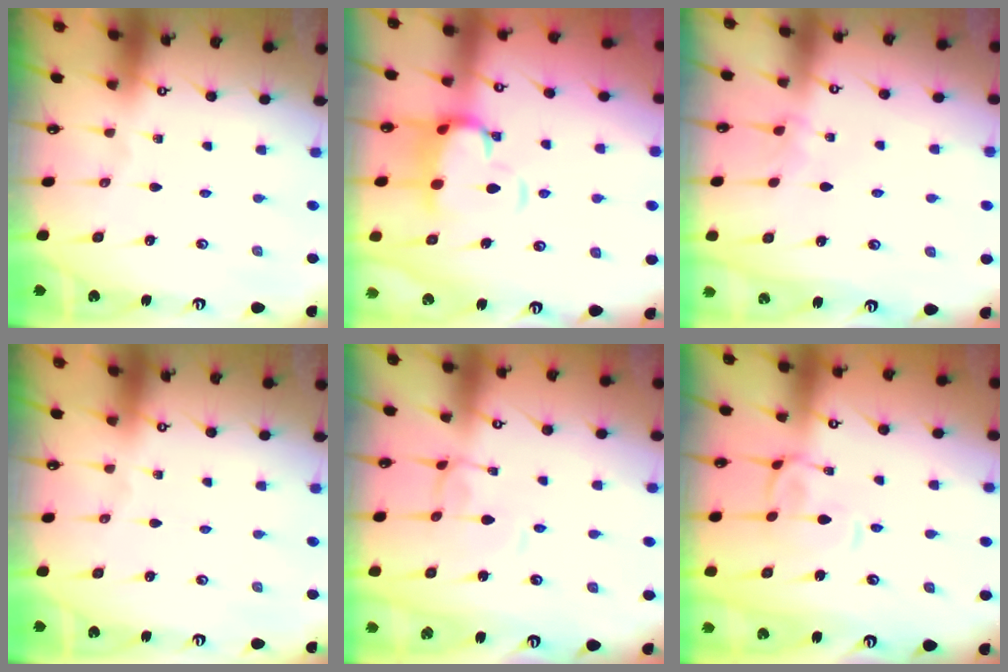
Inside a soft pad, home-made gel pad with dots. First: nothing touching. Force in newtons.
{"total": 4.2, "press": 3.9, "slide": 1.3}
{"total": 2.8, "press": 2.8, "slide": 0.3}
{"total": 0.0}
{"total": 1.5, "press": 1.5, "slide": 0.3}
{"total": 0.7, "press": 0.1, "slide": 0.7}